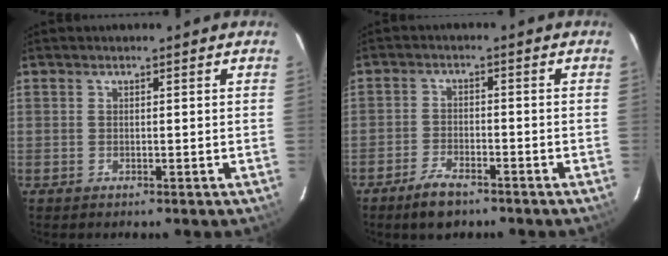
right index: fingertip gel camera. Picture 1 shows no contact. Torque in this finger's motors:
{"motor_torque": [0.36, -0.43, 0.03, 0.02]}